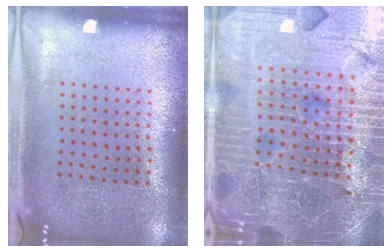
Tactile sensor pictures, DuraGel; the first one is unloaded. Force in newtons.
{"total": 5.5, "press": 5.1, "slide": 2.0}